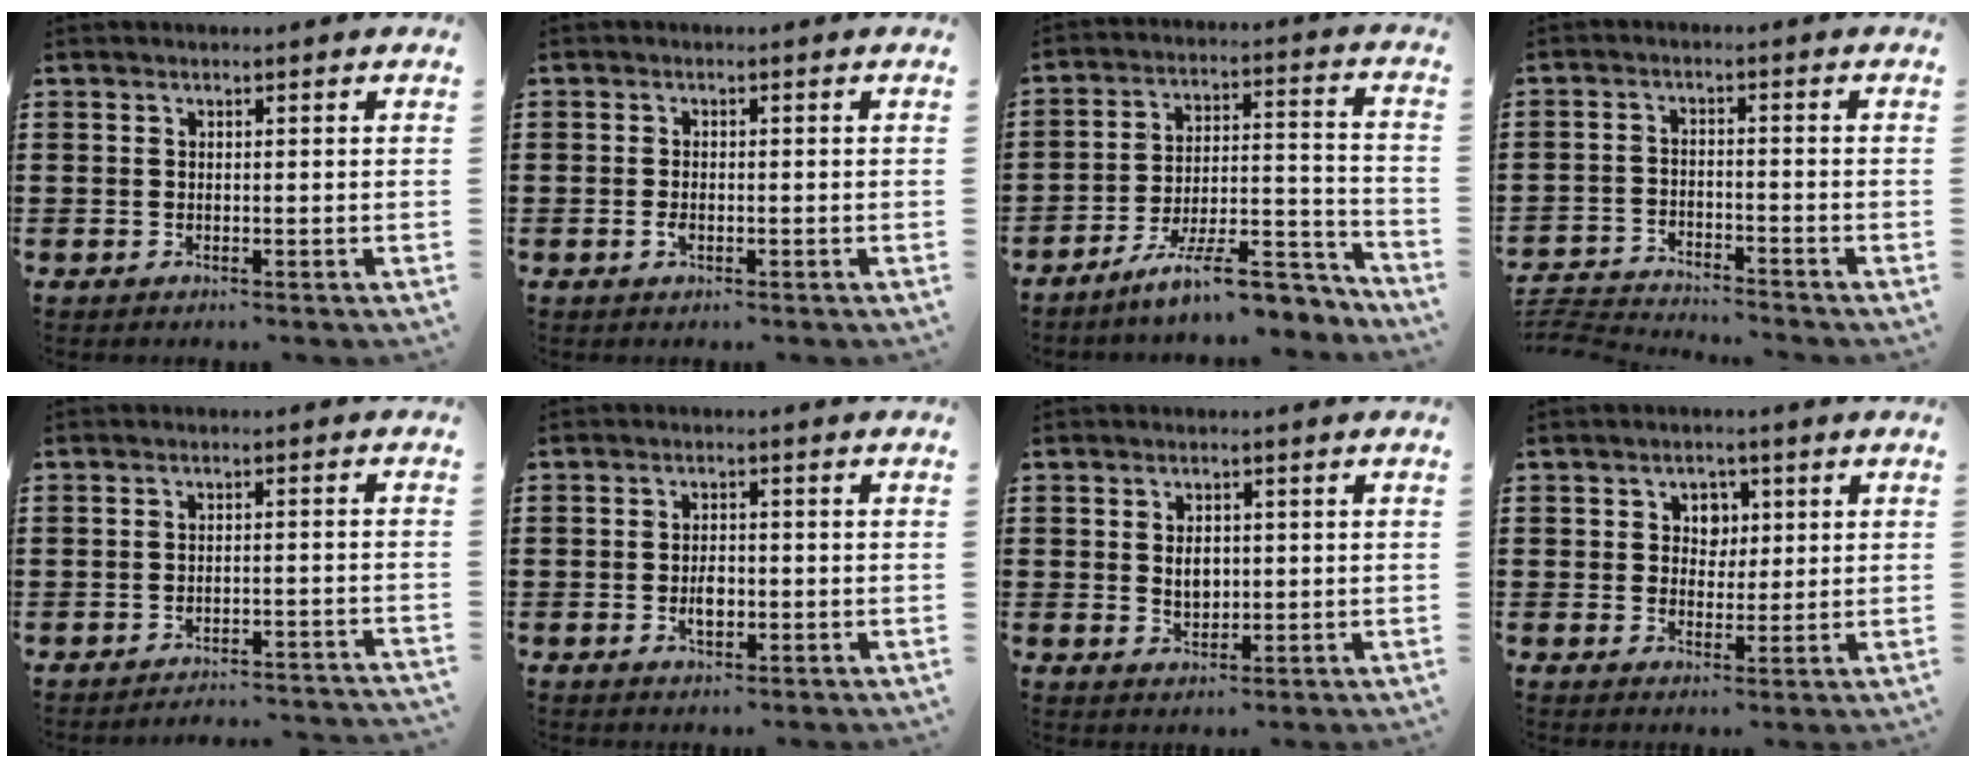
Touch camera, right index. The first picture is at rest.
{"total": 1.3, "force": [-0.5, 0.5, 1.1], "torque": [-0.031, -0.008, -0.010]}
{"total": 12.7, "force": [-9.9, 2.5, 7.6], "torque": [-0.111, 0.034, -0.176]}
{"total": 3.6, "force": [-3.6, 0.0, 0.1], "torque": [-0.015, -0.004, -0.080]}
{"total": 2.8, "force": [-2.8, -0.2, 0.3], "torque": [-0.009, -0.002, -0.060]}
{"total": 2.8, "force": [-0.6, 1.5, 2.3], "torque": [-0.043, 0.002, -0.010]}
{"total": 3.0, "force": [0.1, 1.9, 2.3], "torque": [-0.041, 0.003, 0.000]}
{"total": 2.5, "force": [0.6, 2.4, -0.2], "torque": [0.002, 0.007, 0.007]}